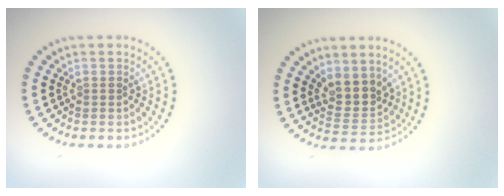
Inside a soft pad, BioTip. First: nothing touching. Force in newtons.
{"total": 3.3, "press": 2.9, "slide": 1.7}